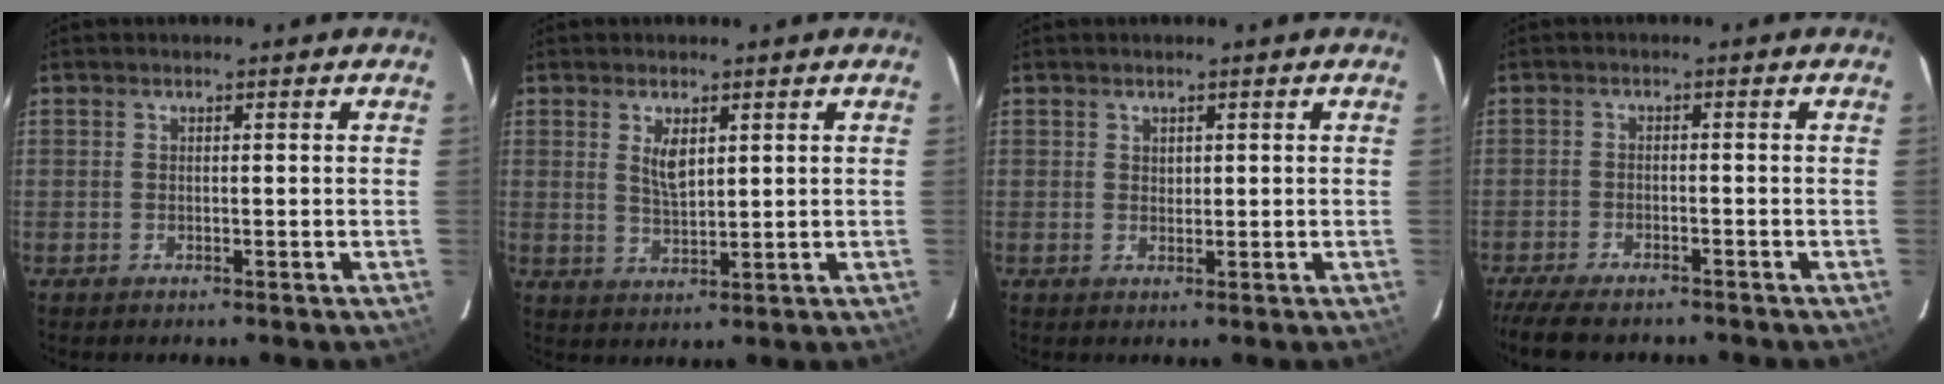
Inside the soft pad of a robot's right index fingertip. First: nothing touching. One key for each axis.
{"total": 4.2, "fx": 1.7, "fy": 1.8, "fz": 3.5, "tx": -0.060, "ty": -0.003, "tz": 0.034}
{"total": 1.0, "fx": 0.6, "fy": 0.8, "fz": 0.2, "tx": -0.001, "ty": 0.003, "tz": 0.012}
{"total": 10.1, "fx": -8.6, "fy": 2.7, "fz": 4.7, "tx": -0.115, "ty": -0.030, "tz": -0.146}